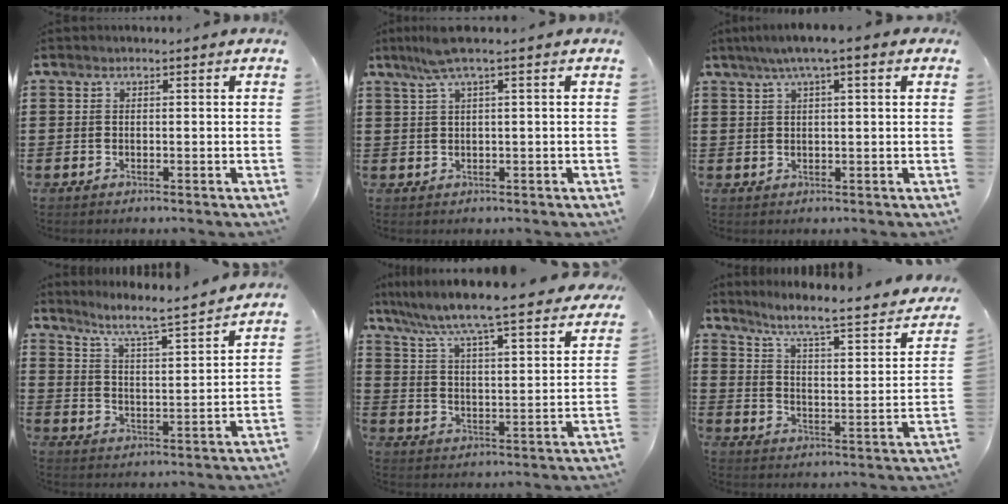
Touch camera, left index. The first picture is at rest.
{"total": 3.4, "force": [1.3, -0.2, 3.1], "torque": [-0.069, -0.004, 0.020]}
{"total": 3.8, "force": [1.9, 0.3, 3.3], "torque": [-0.066, 0.006, 0.032]}
{"total": 5.9, "force": [5.2, -0.6, 2.6], "torque": [-0.073, -0.044, 0.081]}
{"total": 5.9, "force": [5.5, -0.7, 2.1], "torque": [-0.069, -0.052, 0.084]}
{"total": 5.7, "force": [4.4, 0.0, 3.6], "torque": [-0.092, -0.041, 0.063]}